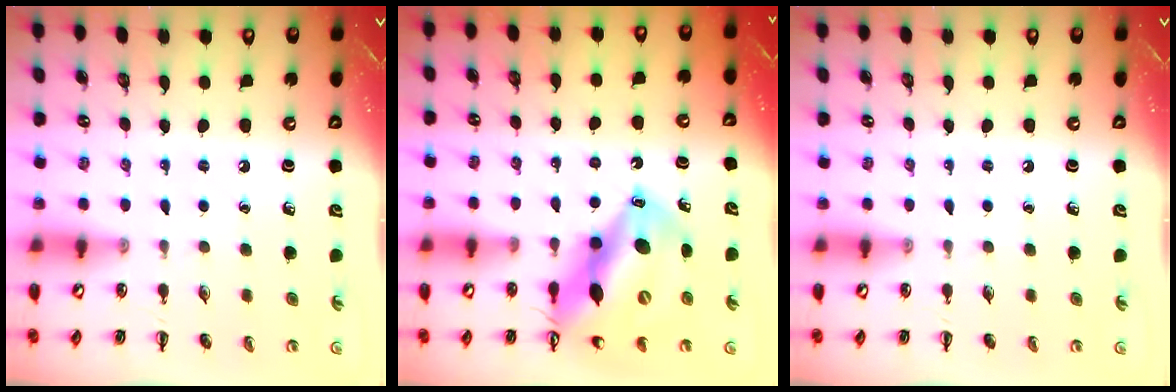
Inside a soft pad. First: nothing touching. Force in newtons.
{"total": 17.2, "press": 16.3, "slide": 5.5}
{"total": 0.0}